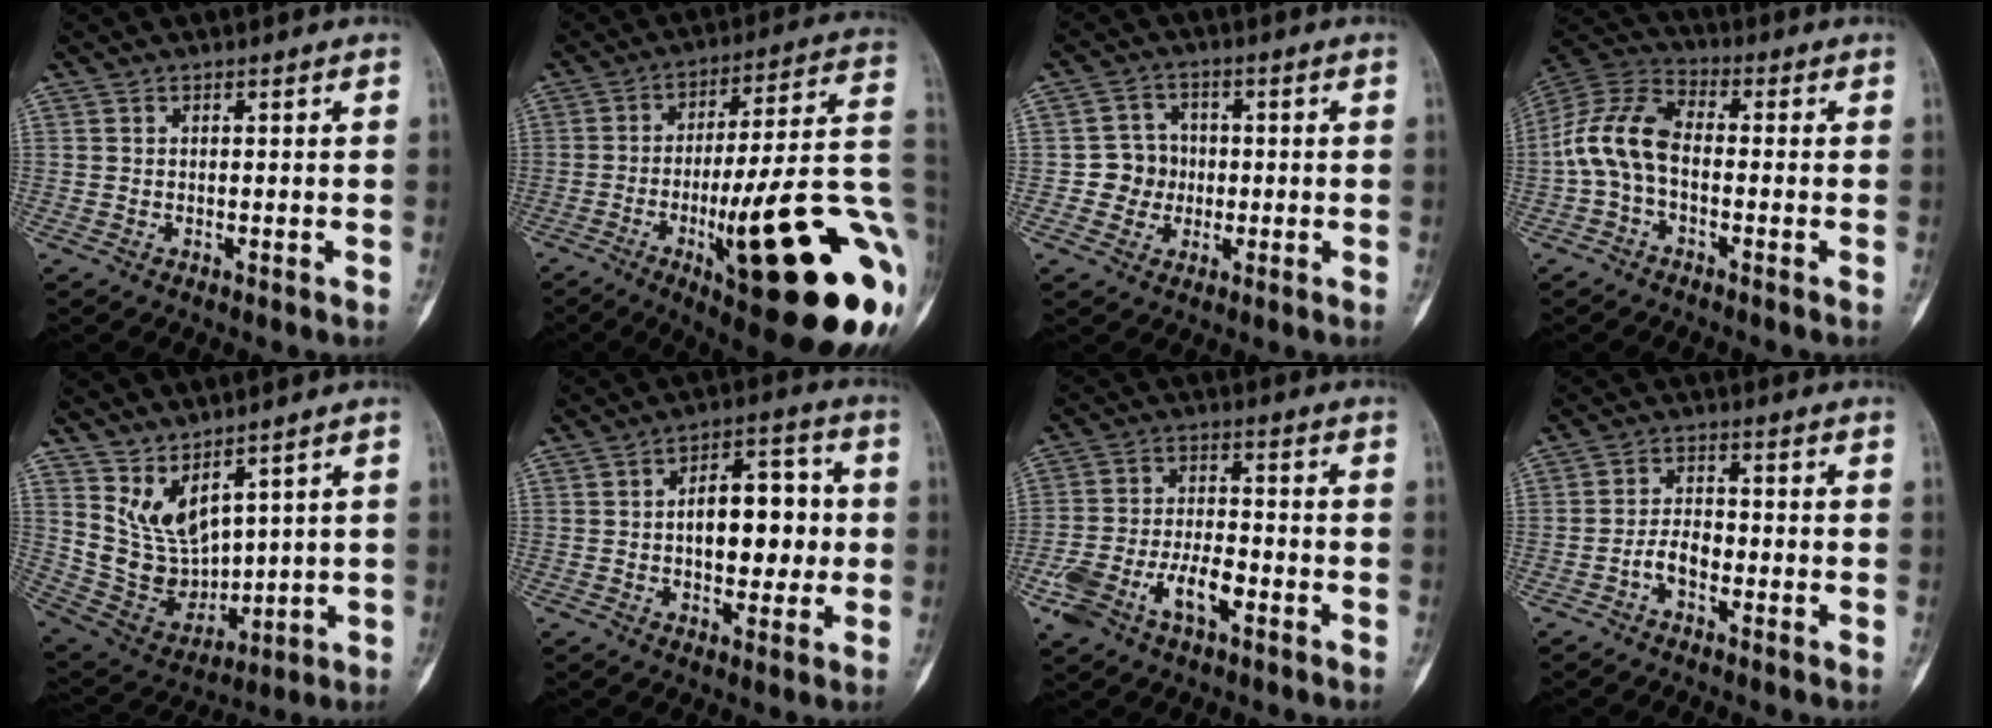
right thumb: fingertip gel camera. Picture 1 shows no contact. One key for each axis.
{"total": 31.6, "fx": -8.2, "fy": 6.6, "fz": 29.8, "tx": -0.358, "ty": 0.011, "tz": -0.118}
{"total": 5.5, "fx": -0.7, "fy": 5.4, "fz": 1.1, "tx": 0.015, "ty": 0.013, "tz": -0.017}
{"total": 10.8, "fx": -1.5, "fy": 6.4, "fz": 8.6, "tx": -0.175, "ty": 0.033, "tz": -0.041}
{"total": 10.2, "fx": 5.6, "fy": 5.9, "fz": 6.2, "tx": -0.087, "ty": -0.047, "tz": 0.139}
{"total": 12.7, "fx": 0.2, "fy": 7.1, "fz": 10.5, "tx": -0.115, "ty": 0.023, "tz": 0.000}
{"total": 11.3, "fx": -4.8, "fy": 5.7, "fz": 8.4, "tx": -0.171, "ty": 0.033, "tz": -0.084}
{"total": 4.0, "fx": -1.9, "fy": 2.3, "fz": 2.7, "tx": -0.041, "ty": 0.021, "tz": -0.038}